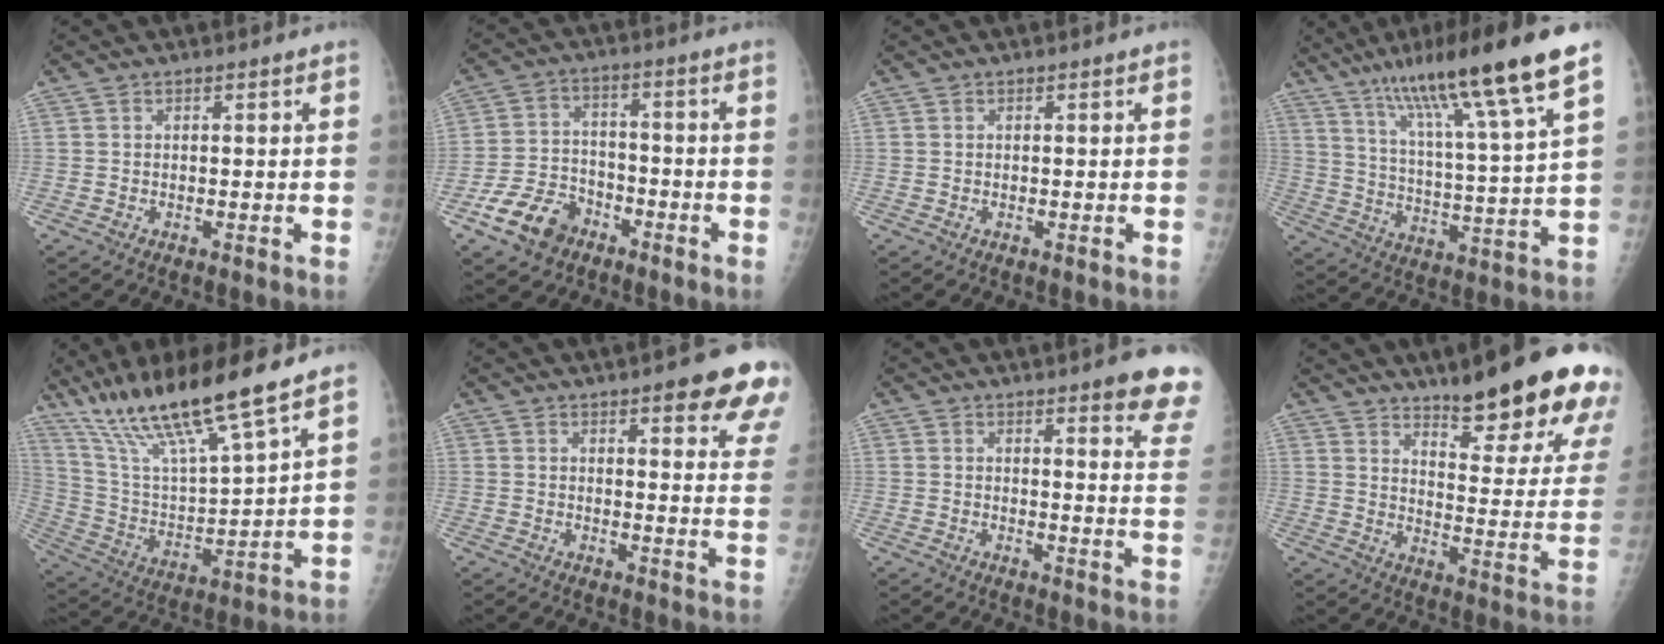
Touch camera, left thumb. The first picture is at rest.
{"total": 9.7, "force": [-5.7, 6.7, 4.1], "torque": [-0.061, 0.032, -0.103]}
{"total": 0.0}
{"total": 19.9, "force": [12.6, 1.2, 15.4], "torque": [-0.245, -0.039, 0.207]}
{"total": 19.5, "force": [14.5, 1.7, 13.0], "torque": [-0.224, -0.063, 0.276]}
{"total": 14.1, "force": [9.0, 3.4, 10.3], "torque": [-0.092, -0.041, 0.094]}
{"total": 11.3, "force": [8.1, 2.0, 7.7], "torque": [-0.062, -0.040, 0.077]}
{"total": 22.7, "force": [15.5, 5.0, 15.8], "torque": [-0.178, -0.090, 0.214]}